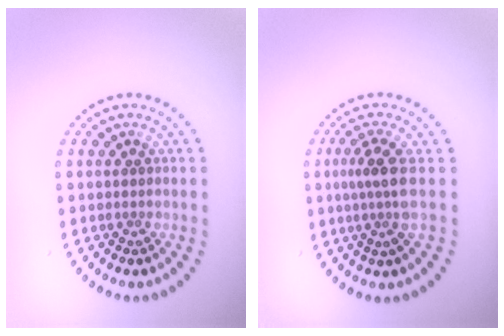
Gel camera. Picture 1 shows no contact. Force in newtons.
{"total": 3.0, "press": 2.1, "slide": 2.1}